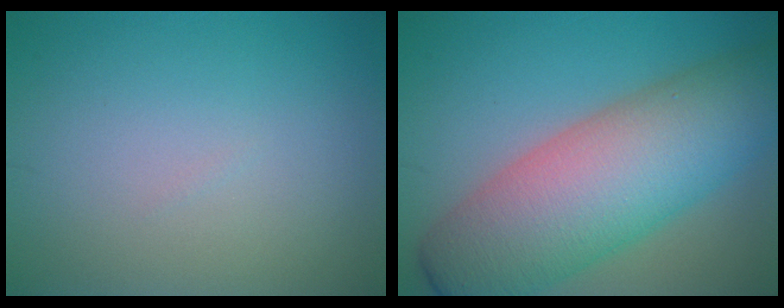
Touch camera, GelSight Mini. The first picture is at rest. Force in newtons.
{"total": 12.0, "press": 12.0, "slide": 0.5}